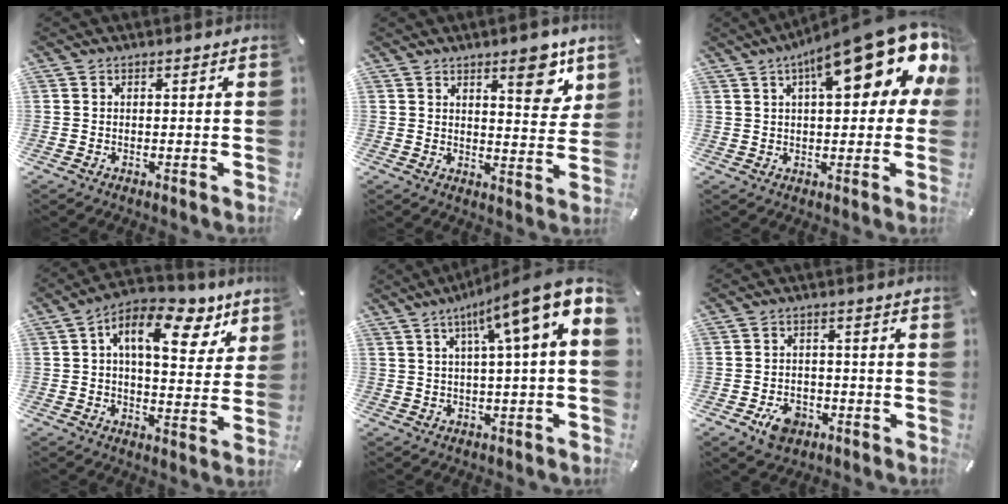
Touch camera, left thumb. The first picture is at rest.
{"total": 9.1, "force": [5.8, 3.4, 6.1], "torque": [-0.062, -0.040, 0.090]}
{"total": 22.5, "force": [10.2, 7.5, 18.6], "torque": [-0.262, -0.051, 0.160]}
{"total": 14.8, "force": [6.5, 7.6, 10.9], "torque": [-0.163, -0.022, 0.104]}
{"total": 12.8, "force": [5.6, 0.8, 11.4], "torque": [-0.180, -0.048, 0.082]}
{"total": 6.2, "force": [-3.0, 4.5, 3.0], "torque": [-0.048, 0.014, -0.054]}